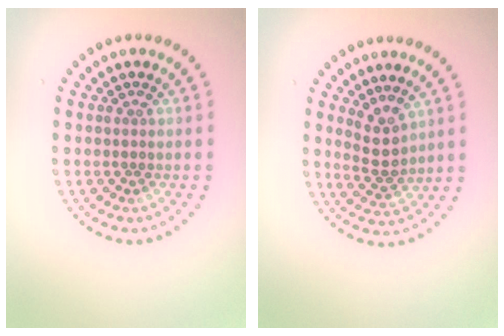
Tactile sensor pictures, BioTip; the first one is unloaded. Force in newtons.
{"total": 2.3, "press": 1.9, "slide": 1.3}